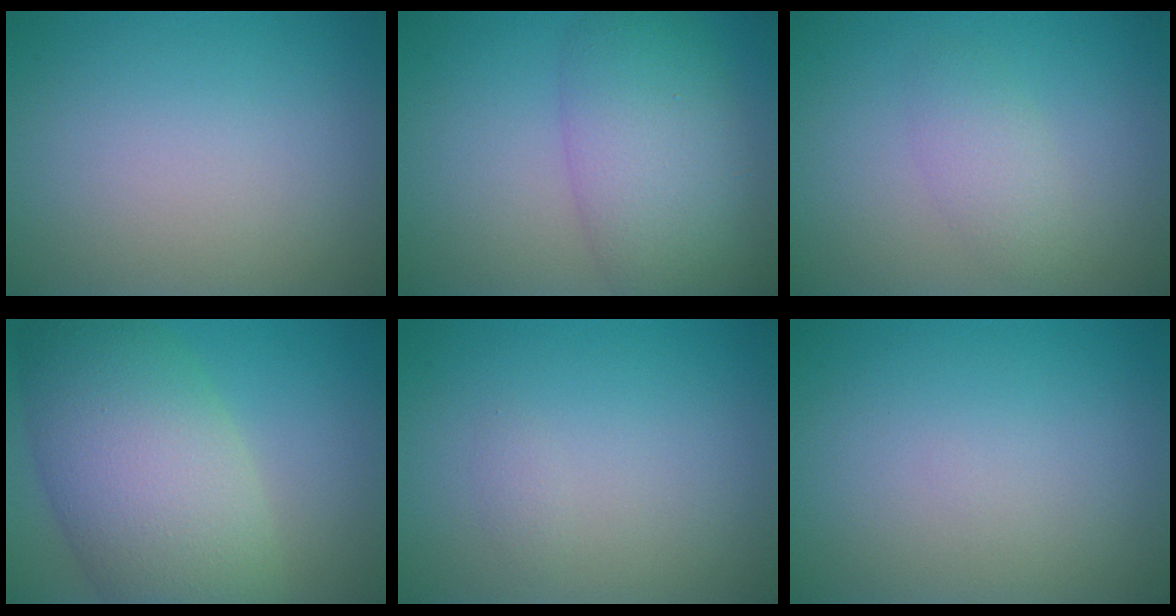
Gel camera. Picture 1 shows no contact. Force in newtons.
{"total": 7.3, "press": 7.3, "slide": 0.3}
{"total": 2.1, "press": 2.1, "slide": 0.1}
{"total": 11.0, "press": 10.9, "slide": 0.4}
{"total": 0.6, "press": 0.6, "slide": 0.0}
{"total": 0.0}